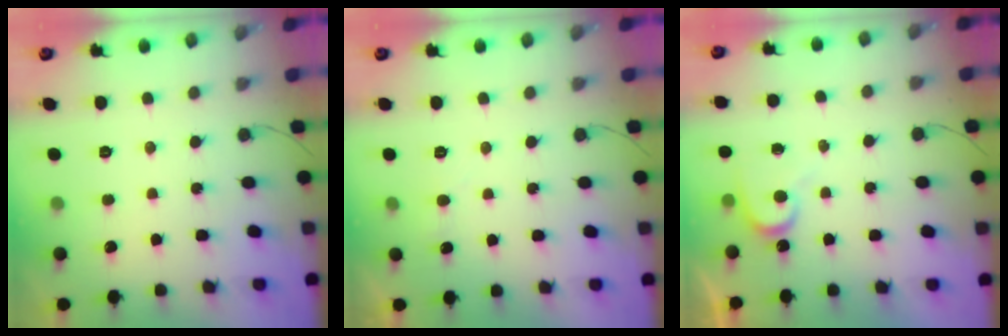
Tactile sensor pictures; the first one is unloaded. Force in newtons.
{"total": 3.5, "press": 3.5, "slide": 0.4}
{"total": 7.3, "press": 7.3, "slide": 0.3}